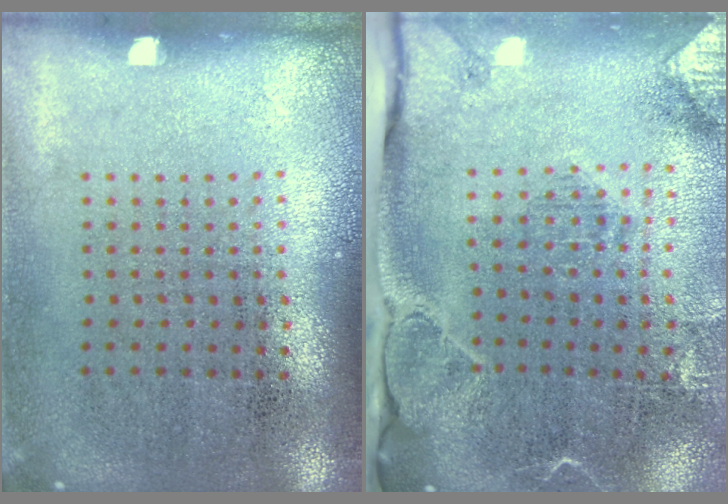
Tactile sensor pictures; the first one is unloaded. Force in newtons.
{"total": 2.7, "press": 2.2, "slide": 1.6}